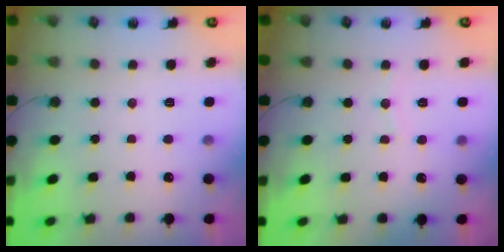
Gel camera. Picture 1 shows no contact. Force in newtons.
{"total": 3.7, "press": 3.7, "slide": 0.4}